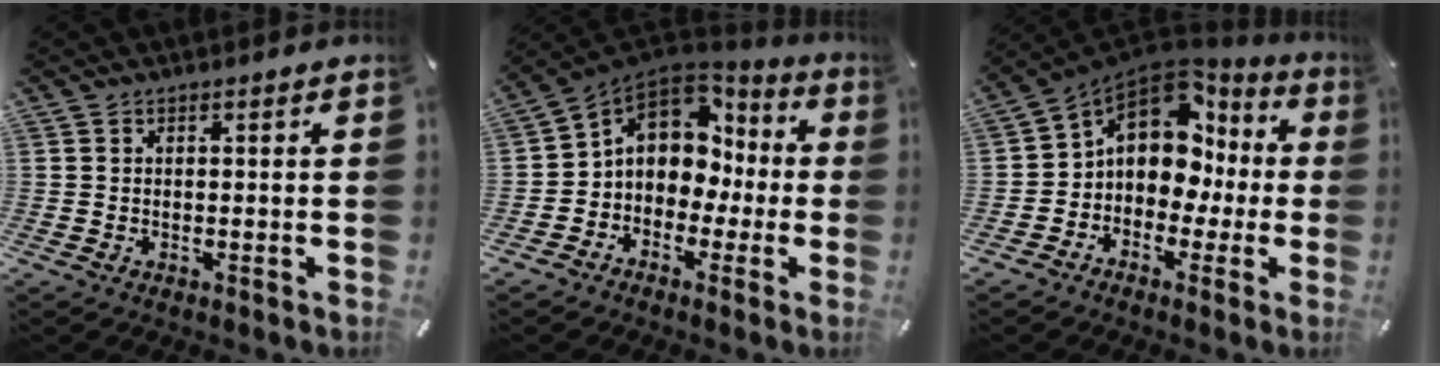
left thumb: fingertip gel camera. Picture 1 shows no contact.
{"total": 9.6, "force": [1.4, 8.8, 3.7], "torque": [-0.086, -0.006, 0.033]}
{"total": 11.9, "force": [2.8, 9.6, 6.5], "torque": [-0.116, -0.022, 0.051]}